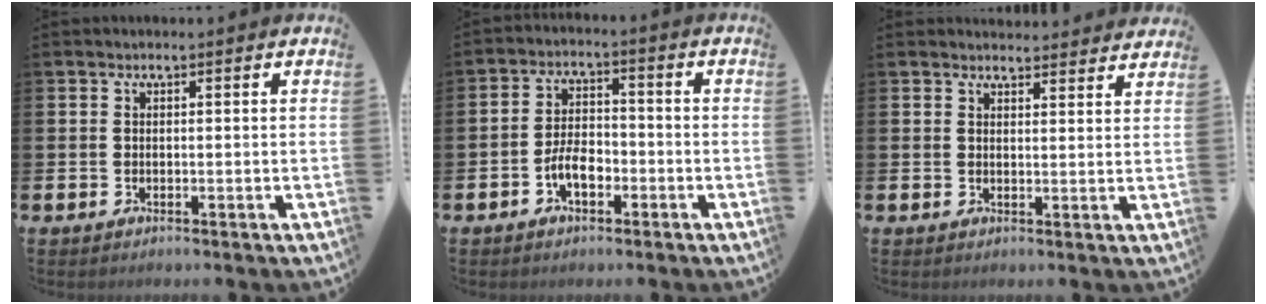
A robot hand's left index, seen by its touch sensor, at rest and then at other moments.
{"total": 4.3, "force": [-1.9, 2.2, 3.1], "torque": [-0.057, 0.005, -0.039]}
{"total": 2.9, "force": [2.9, 0.4, -0.2], "torque": [0.008, -0.021, 0.050]}